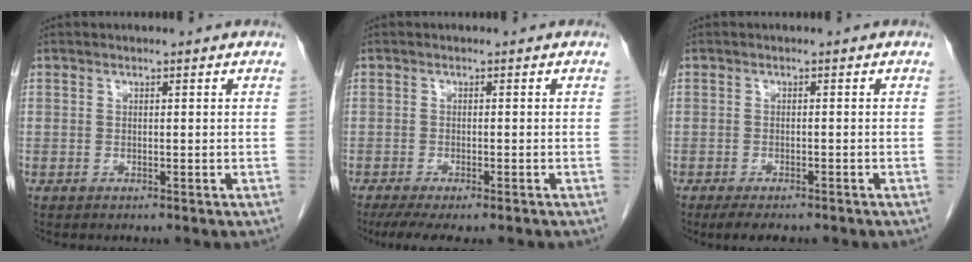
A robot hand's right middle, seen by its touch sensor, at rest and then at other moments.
{"total": 8.0, "force": [-6.3, 1.7, 4.5], "torque": [-0.063, -0.011, -0.096]}
{"total": 4.5, "force": [-3.5, 1.4, 2.4], "torque": [-0.035, -0.008, -0.046]}